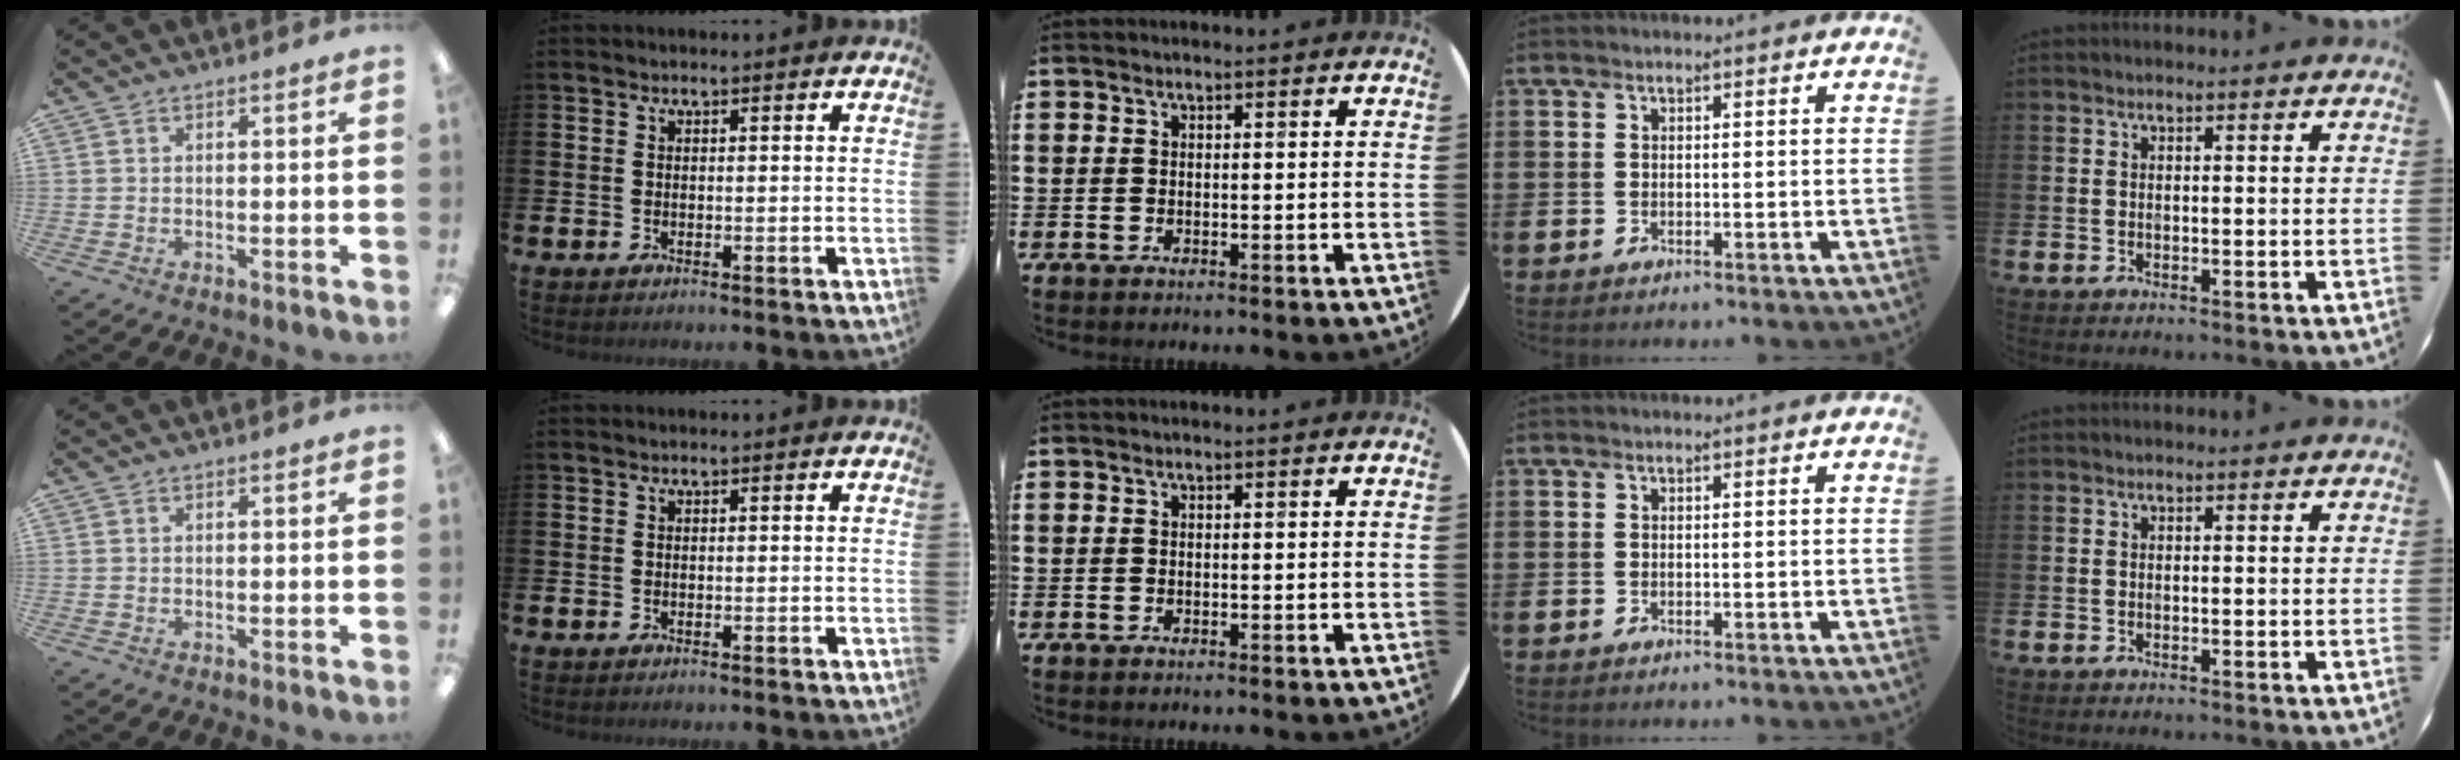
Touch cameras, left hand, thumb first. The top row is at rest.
{}